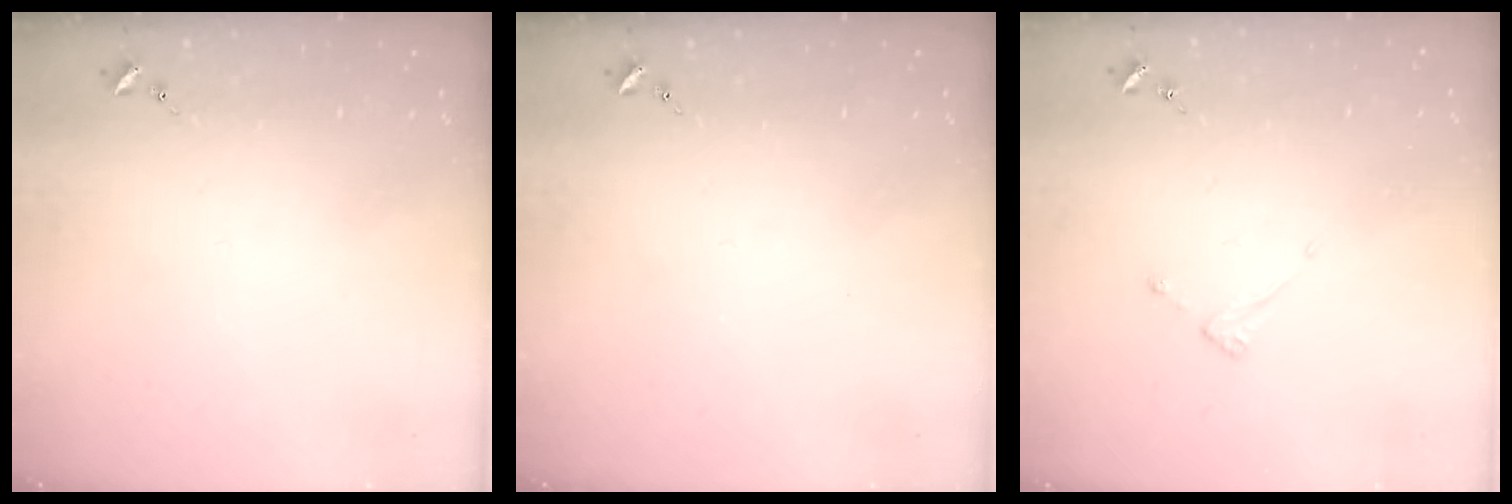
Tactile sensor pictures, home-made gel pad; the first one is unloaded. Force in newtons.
{"total": 0.0}
{"total": 3.6, "press": 3.6, "slide": 0.3}